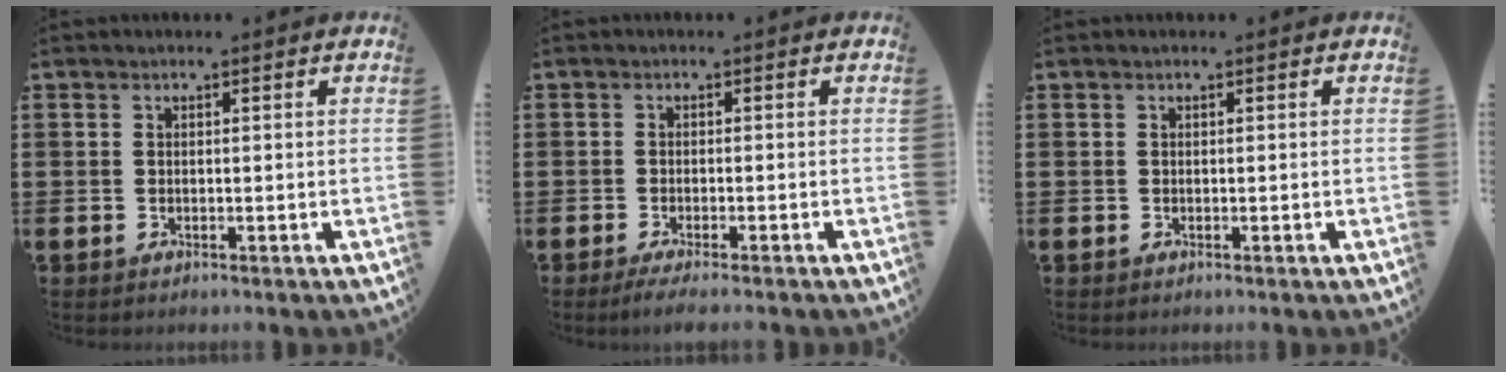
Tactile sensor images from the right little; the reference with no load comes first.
{"total": 1.4, "force": [-1.0, 0.0, 1.0], "torque": [-0.015, -0.001, -0.018]}
{"total": 0.0}